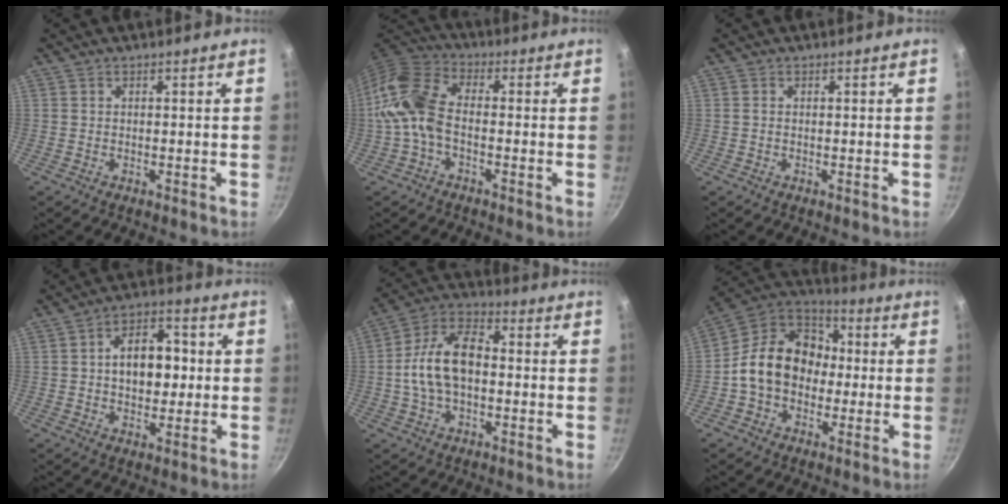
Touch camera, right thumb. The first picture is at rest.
{"total": 10.5, "force": [-2.0, 6.2, 8.3], "torque": [-0.165, 0.038, -0.058]}
{"total": 0.6, "force": [0.0, 0.3, 0.5], "torque": [-0.011, 0.001, -0.001]}
{"total": 11.0, "force": [0.6, 7.3, 8.2], "torque": [-0.084, 0.019, 0.001]}
{"total": 13.3, "force": [-0.7, 8.0, 10.6], "torque": [-0.177, 0.038, -0.026]}
{"total": 16.8, "force": [-1.0, 13.2, 10.3], "torque": [-0.134, 0.048, -0.036]}